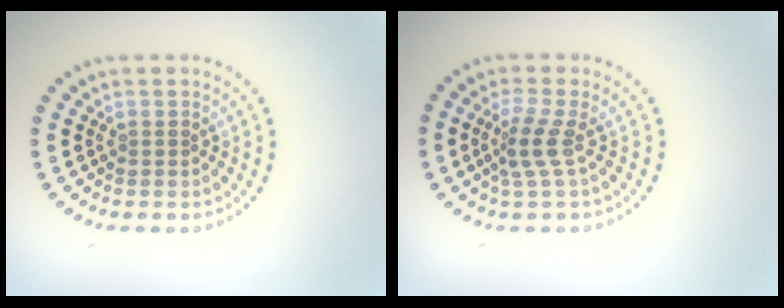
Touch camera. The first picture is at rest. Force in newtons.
{"total": 2.4, "press": 1.8, "slide": 1.7}